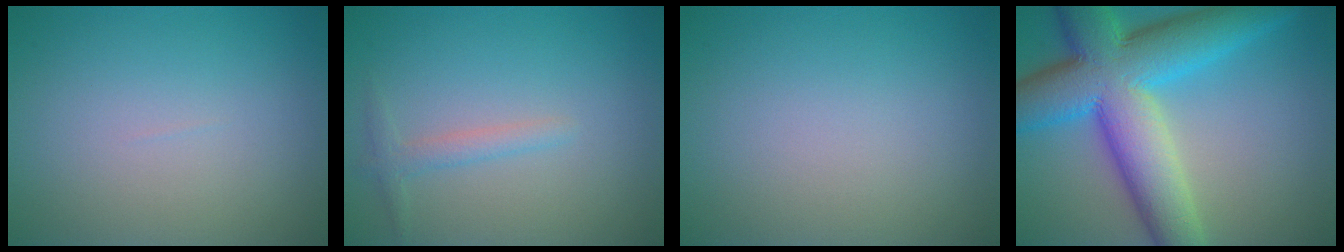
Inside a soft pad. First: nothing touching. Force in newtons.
{"total": 1.5, "press": 1.5, "slide": 0.0}
{"total": 0.0}
{"total": 12.7, "press": 12.7, "slide": 0.4}